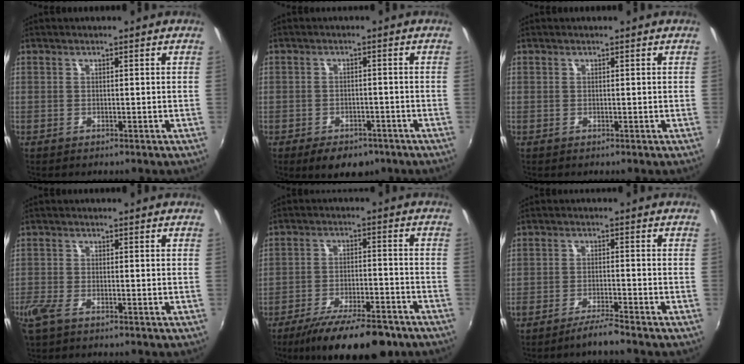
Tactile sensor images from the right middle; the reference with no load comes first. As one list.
[{"total": 6.8, "force": [-4.6, 3.9, 3.1], "torque": [-0.060, 0.003, -0.057]}, {"total": 0.0}, {"total": 3.6, "force": [-2.5, 1.1, 2.4], "torque": [-0.060, -0.011, -0.049]}, {"total": 15.9, "force": [-12.4, 4.1, 9.1], "torque": [-0.171, -0.025, -0.188]}, {"total": 4.0, "force": [-3.5, -0.6, 1.8], "torque": [-0.052, -0.004, -0.066]}]